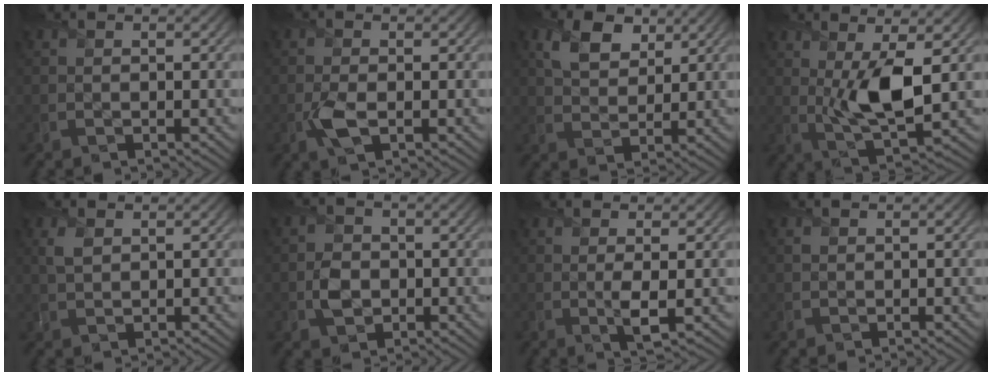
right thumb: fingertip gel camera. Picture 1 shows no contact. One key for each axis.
{"total": 2.9, "fx": -1.0, "fy": 1.5, "fz": 2.4, "tx": -0.058, "ty": -0.008, "tz": -0.022}
{"total": 5.2, "fx": 2.8, "fy": 3.4, "fz": 2.8, "tx": -0.062, "ty": -0.003, "tz": 0.052}
{"total": 7.6, "fx": 0.8, "fy": 2.7, "fz": 7.1, "tx": -0.140, "ty": -0.004, "tz": 0.021}
{"total": 2.0, "fx": 1.0, "fy": 1.1, "fz": 1.4, "tx": -0.039, "ty": 0.002, "tz": 0.021}
{"total": 3.2, "fx": -0.7, "fy": 2.7, "fz": 1.6, "tx": -0.036, "ty": -0.004, "tz": -0.017}
{"total": 2.2, "fx": 0.2, "fy": 0.4, "fz": 2.1, "tx": -0.044, "ty": -0.003, "tz": 0.006}
{"total": 0.6, "fx": 0.4, "fy": 0.4, "fz": 0.2, "tx": -0.007, "ty": -0.002, "tz": 0.007}